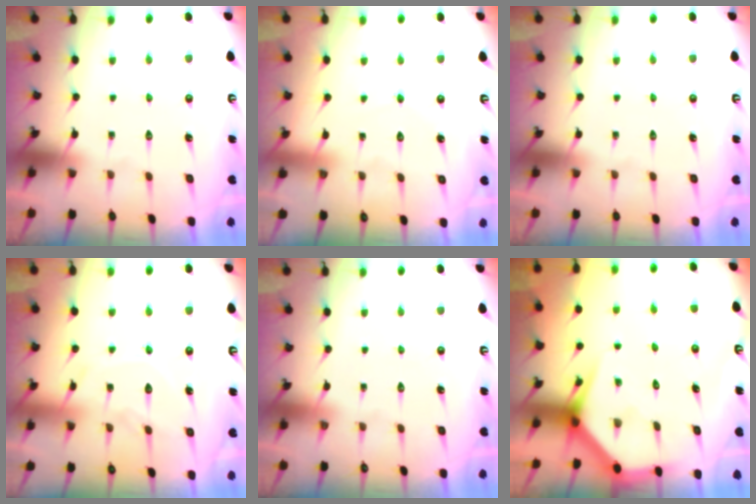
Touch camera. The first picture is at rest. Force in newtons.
{"total": 2.9, "press": 2.9, "slide": 0.4}
{"total": 0.0}
{"total": 9.4, "press": 9.4, "slide": 0.2}
{"total": 0.0}
{"total": 3.6, "press": 3.6, "slide": 0.2}